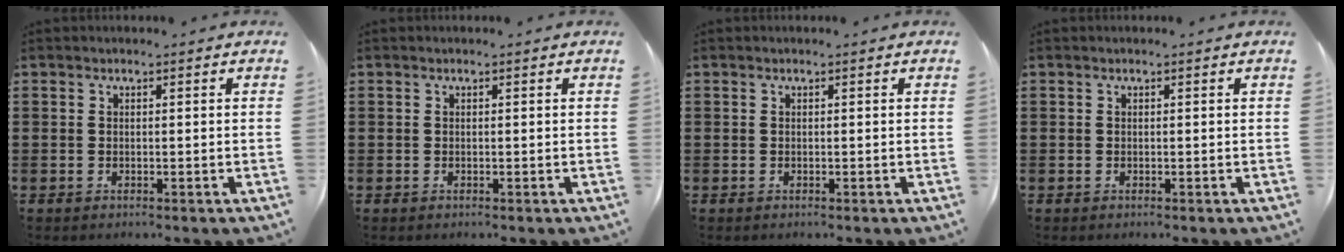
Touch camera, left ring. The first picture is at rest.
{"total": 0.0}
{"total": 0.0}
{"total": 0.0}